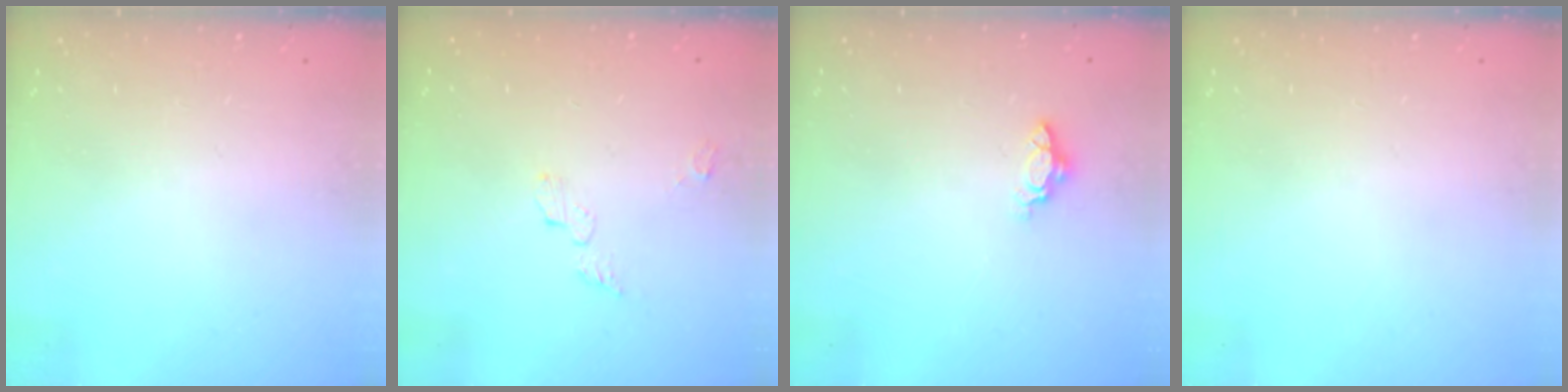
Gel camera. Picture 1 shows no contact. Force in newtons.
{"total": 3.7, "press": 3.7, "slide": 0.4}
{"total": 5.5, "press": 5.4, "slide": 0.6}
{"total": 0.0}